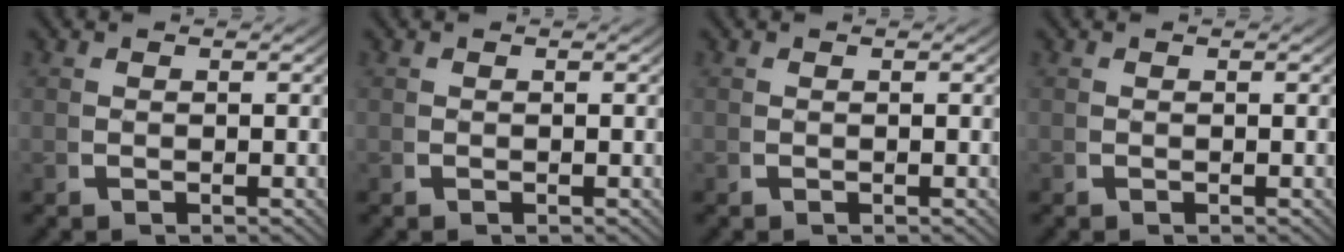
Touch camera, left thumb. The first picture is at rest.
{"total": 0.0}
{"total": 0.0}
{"total": 0.0}